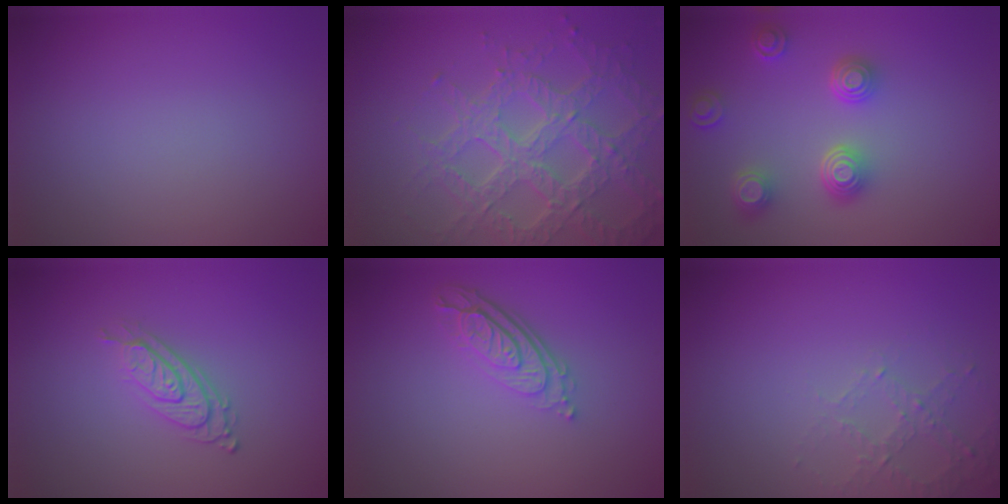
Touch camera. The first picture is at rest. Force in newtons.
{"total": 7.1, "press": 5.3, "slide": 4.7}
{"total": 4.2, "press": 3.4, "slide": 2.6}
{"total": 2.8, "press": 2.0, "slide": 1.9}
{"total": 3.7, "press": 2.7, "slide": 2.6}
{"total": 2.2, "press": 2.1, "slide": 0.6}